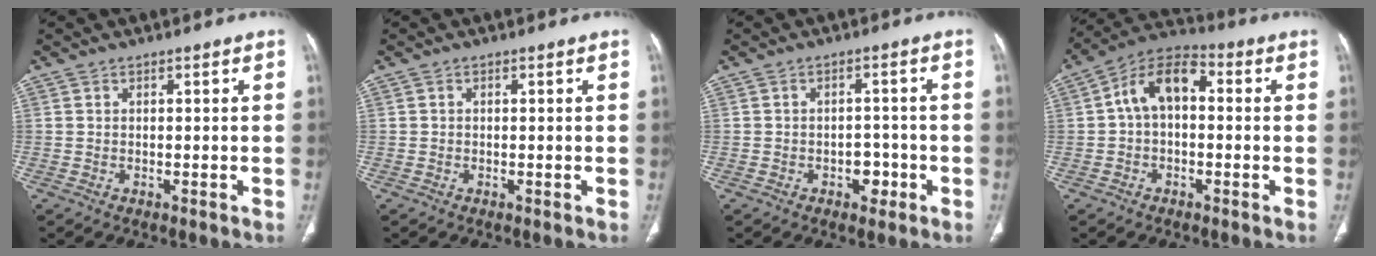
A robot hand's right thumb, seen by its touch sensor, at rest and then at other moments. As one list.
[{"total": 0.0}, {"total": 3.6, "force": [-1.5, 2.6, 2.1], "torque": [-0.007, 0.015, -0.020]}, {"total": 9.8, "force": [0.7, 6.2, 7.6], "torque": [-0.120, 0.034, -0.003]}]